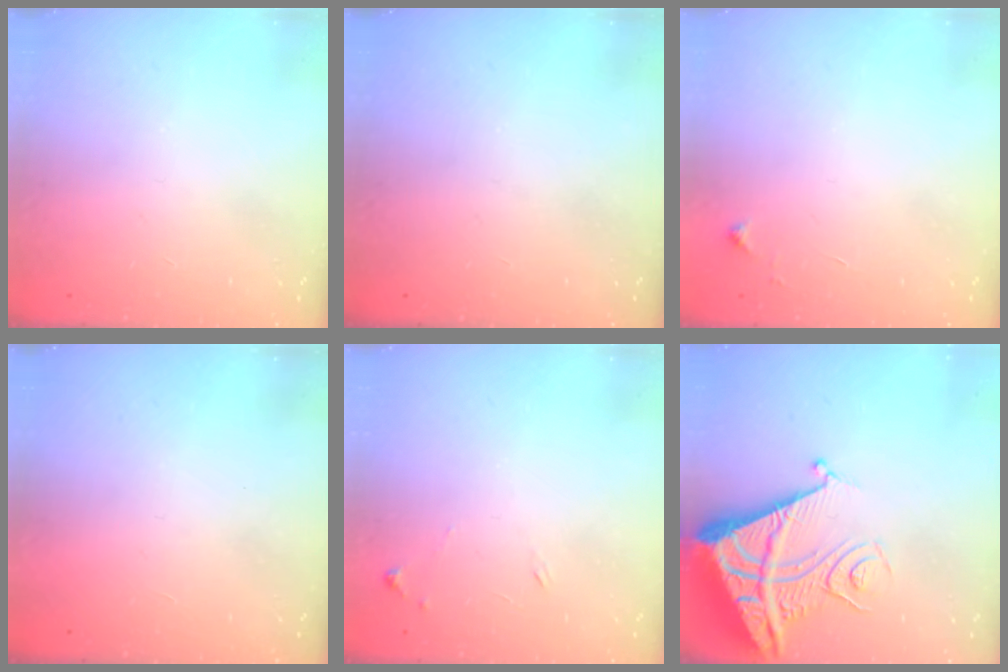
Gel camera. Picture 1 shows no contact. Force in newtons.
{"total": 0.0}
{"total": 3.9, "press": 3.8, "slide": 0.6}
{"total": 1.5, "press": 1.5, "slide": 0.1}
{"total": 5.5, "press": 5.4, "slide": 0.4}
{"total": 11.4, "press": 11.3, "slide": 1.3}